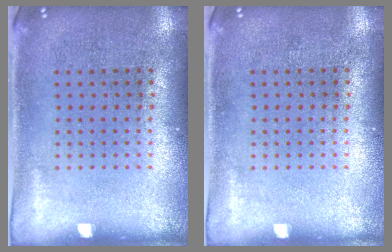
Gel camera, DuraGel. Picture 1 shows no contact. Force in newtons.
{"total": 0.0}